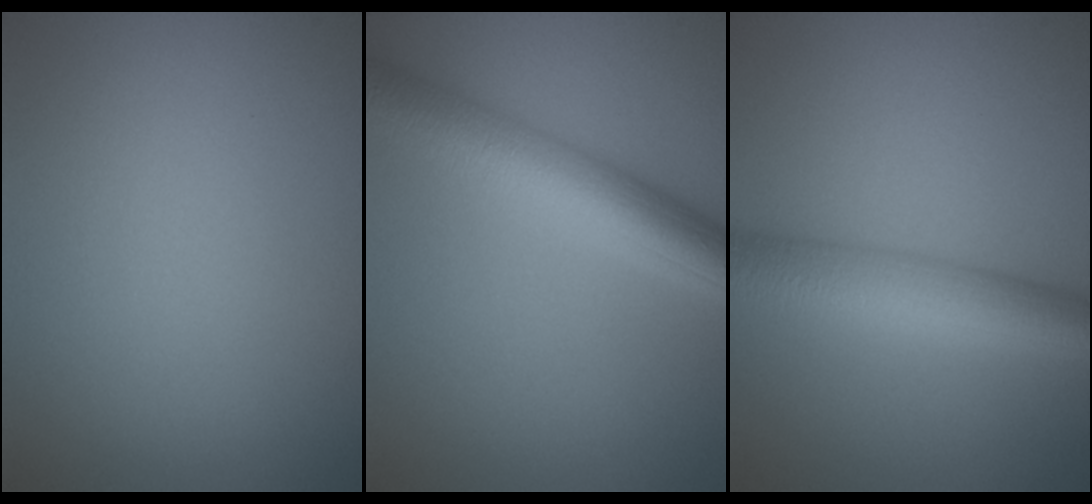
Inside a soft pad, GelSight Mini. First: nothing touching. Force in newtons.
{"total": 6.9, "press": 6.9, "slide": 0.1}
{"total": 6.0, "press": 6.0, "slide": 0.2}